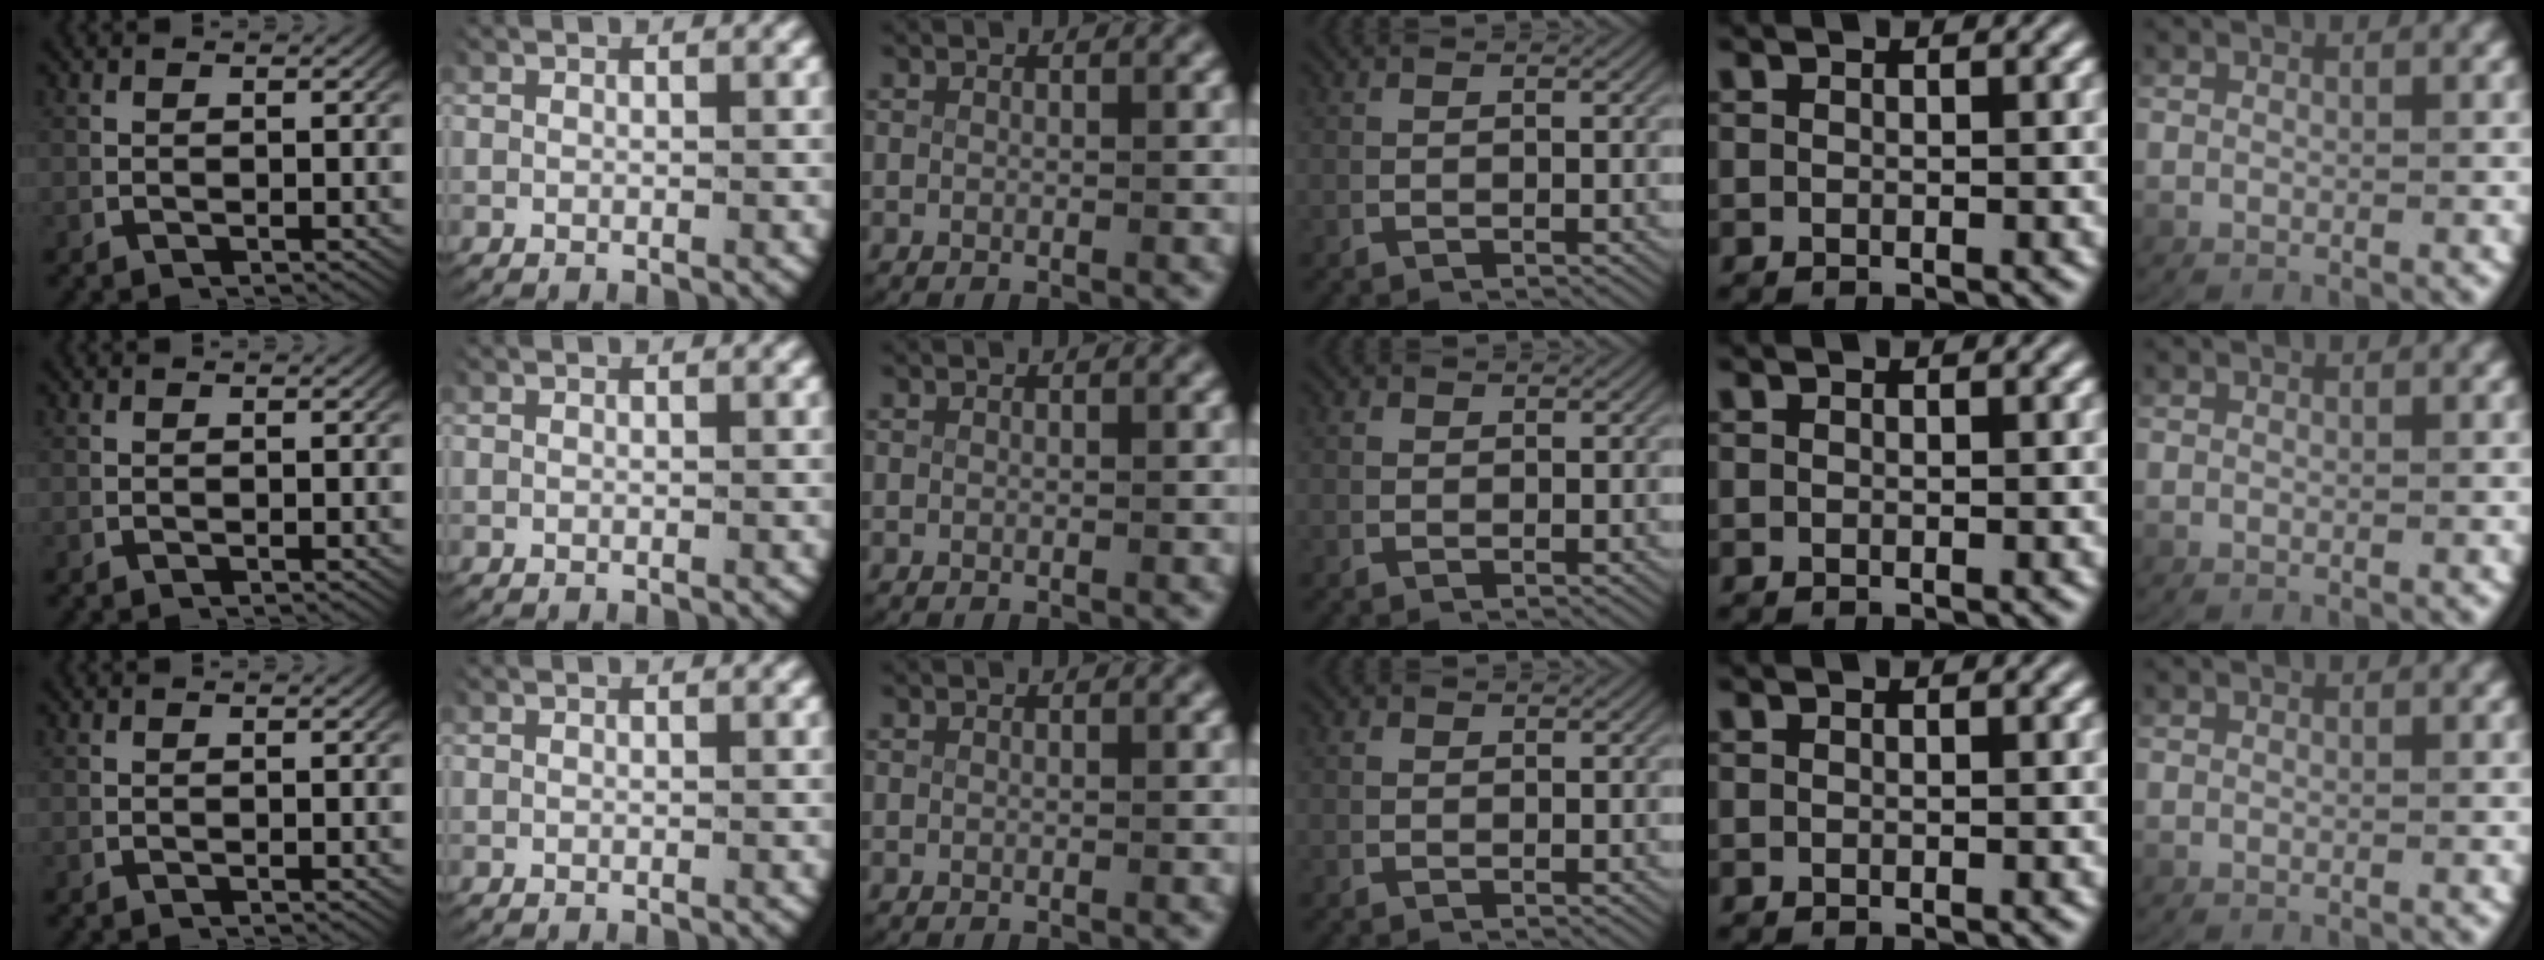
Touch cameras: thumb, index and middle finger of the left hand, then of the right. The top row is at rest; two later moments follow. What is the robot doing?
{"motion": "lift_and_place", "object": "paper towel"}